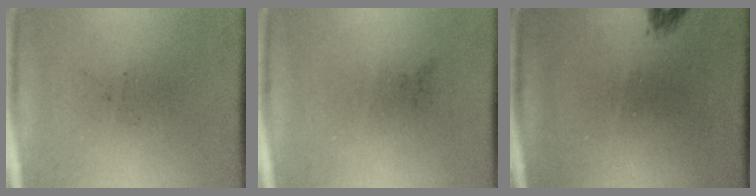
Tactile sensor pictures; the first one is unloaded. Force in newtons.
{"total": 0.0}
{"total": 0.9}